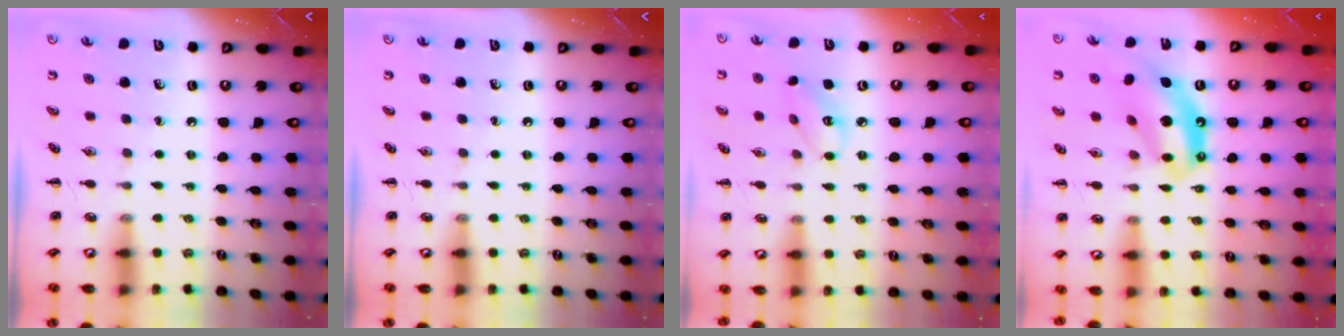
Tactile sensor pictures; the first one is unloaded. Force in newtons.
{"total": 0.0}
{"total": 4.2, "press": 4.1, "slide": 0.8}
{"total": 11.5, "press": 11.1, "slide": 3.1}